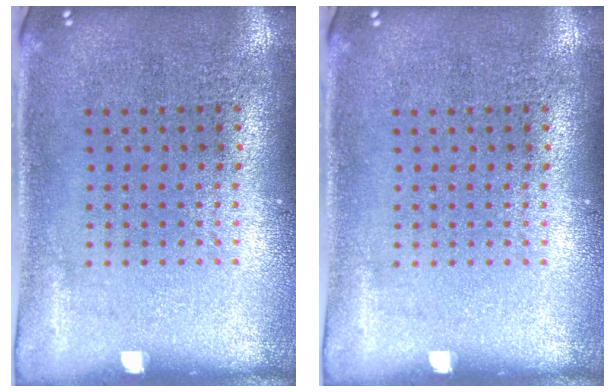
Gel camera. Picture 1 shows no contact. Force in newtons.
{"total": 0.0}